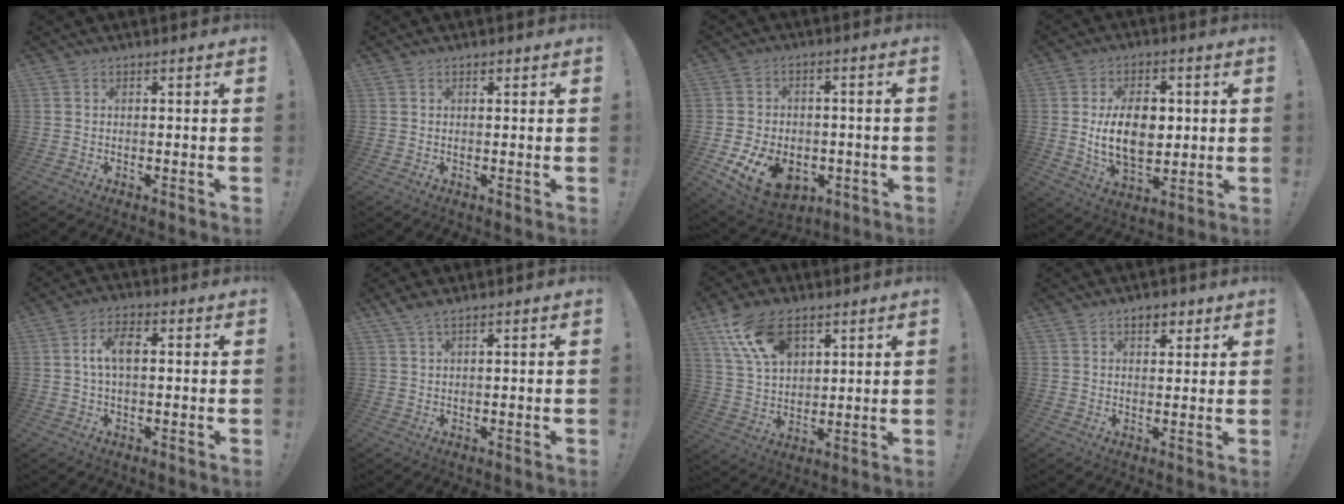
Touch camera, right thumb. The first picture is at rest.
{"total": 0.5, "force": [0.4, 0.3, 0.2], "torque": [-0.002, 0.000, 0.007]}
{"total": 11.9, "force": [-4.0, 9.0, 6.6], "torque": [-0.099, 0.027, -0.068]}
{"total": 14.3, "force": [1.2, 9.0, 11.0], "torque": [-0.191, -0.004, 0.018]}
{"total": 6.5, "force": [0.8, 3.2, 5.6], "torque": [-0.094, 0.011, 0.012]}
{"total": 3.1, "force": [2.3, 0.6, 2.0], "torque": [-0.051, -0.003, 0.043]}
{"total": 15.6, "force": [8.5, 9.2, 9.3], "torque": [-0.173, -0.022, 0.164]}
{"total": 4.2, "force": [2.6, 2.6, 2.1], "torque": [-0.025, -0.007, 0.044]}